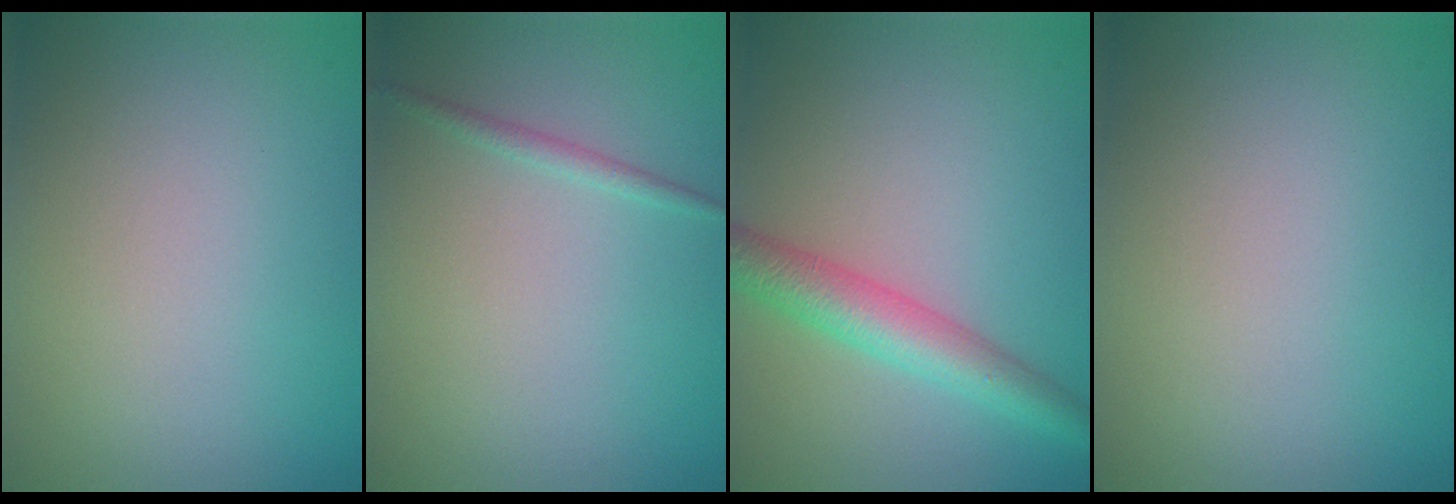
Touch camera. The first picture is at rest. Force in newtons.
{"total": 0.9, "press": 0.9, "slide": 0.0}
{"total": 4.2, "press": 4.2, "slide": 0.2}
{"total": 0.0}